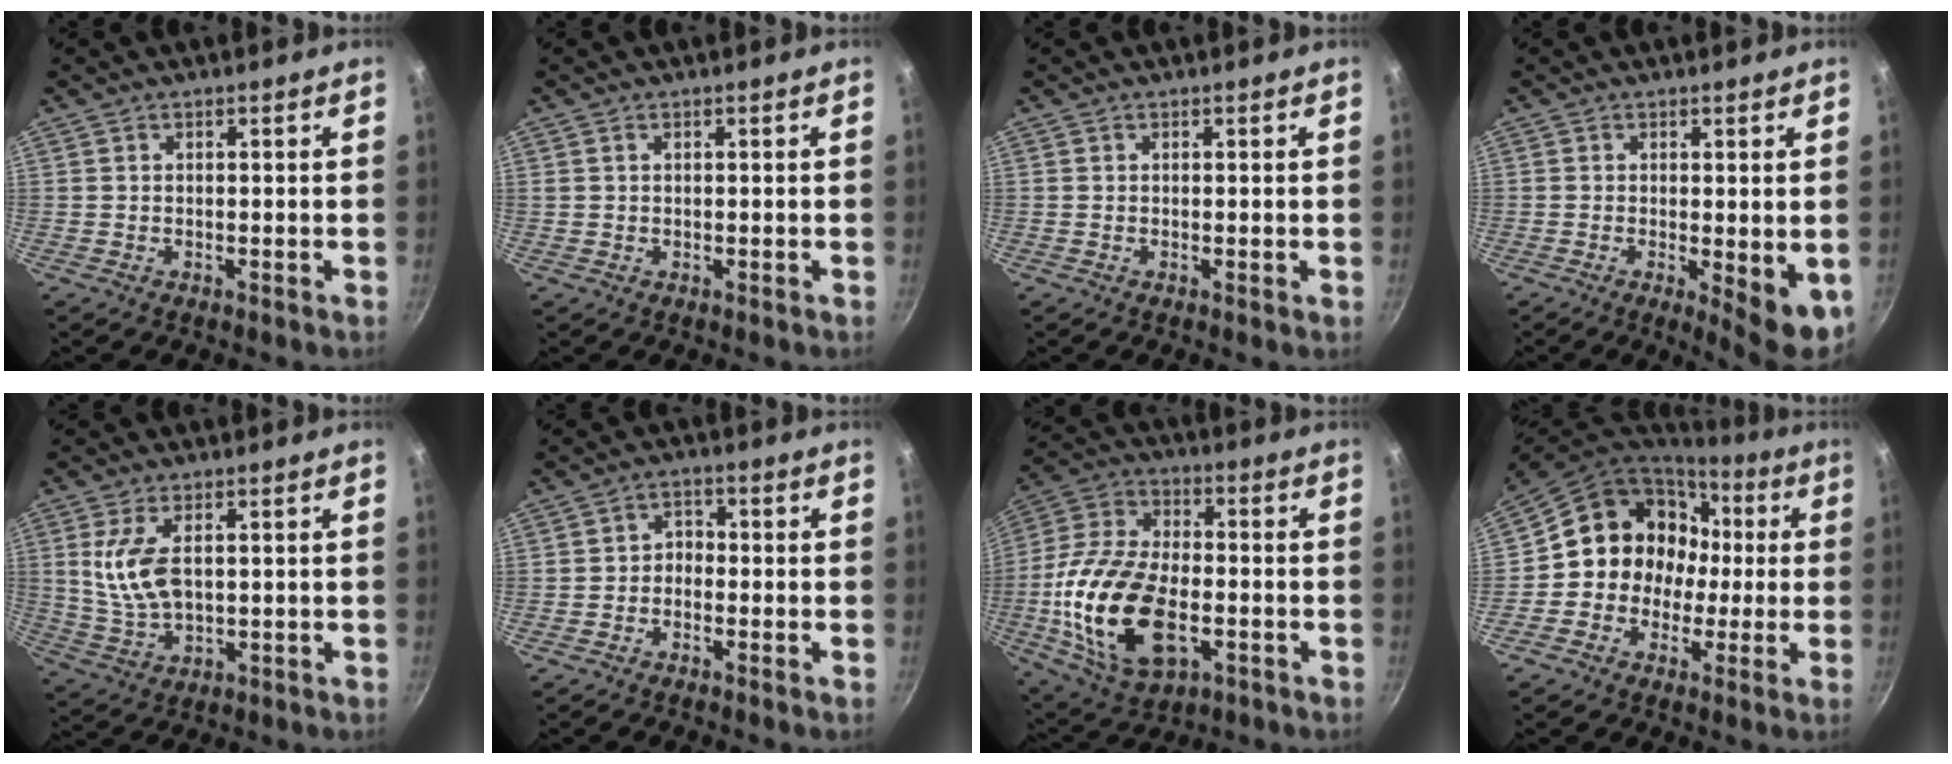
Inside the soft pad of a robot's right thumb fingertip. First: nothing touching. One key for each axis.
{"total": 0.6, "fx": 0.2, "fy": 0.5, "fz": 0.3, "tx": -0.003, "ty": 0.004, "tz": 0.004}
{"total": 0.0}
{"total": 7.4, "fx": -1.1, "fy": 2.2, "fz": 6.9, "tx": -0.081, "ty": -0.010, "tz": -0.008}
{"total": 8.6, "fx": 1.6, "fy": 4.5, "fz": 7.2, "tx": -0.140, "ty": -0.011, "tz": 0.039}
{"total": 1.2, "fx": -0.3, "fy": 1.1, "fz": 0.5, "tx": -0.006, "ty": 0.005, "tz": -0.007}
{"total": 22.7, "fx": -5.0, "fy": 12.8, "fz": 18.1, "tx": -0.352, "ty": 0.019, "tz": -0.088}
{"total": 14.7, "fx": 0.4, "fy": 13.0, "fz": 6.8, "tx": -0.061, "ty": 0.049, "tz": -0.005}